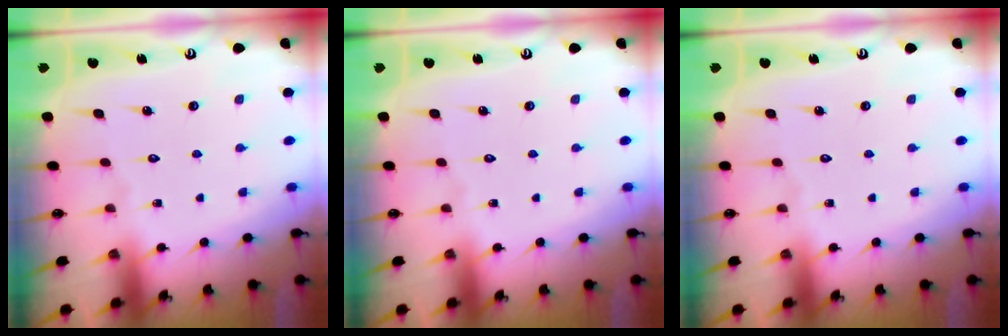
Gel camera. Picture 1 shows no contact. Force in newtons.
{"total": 0.0}
{"total": 0.0}